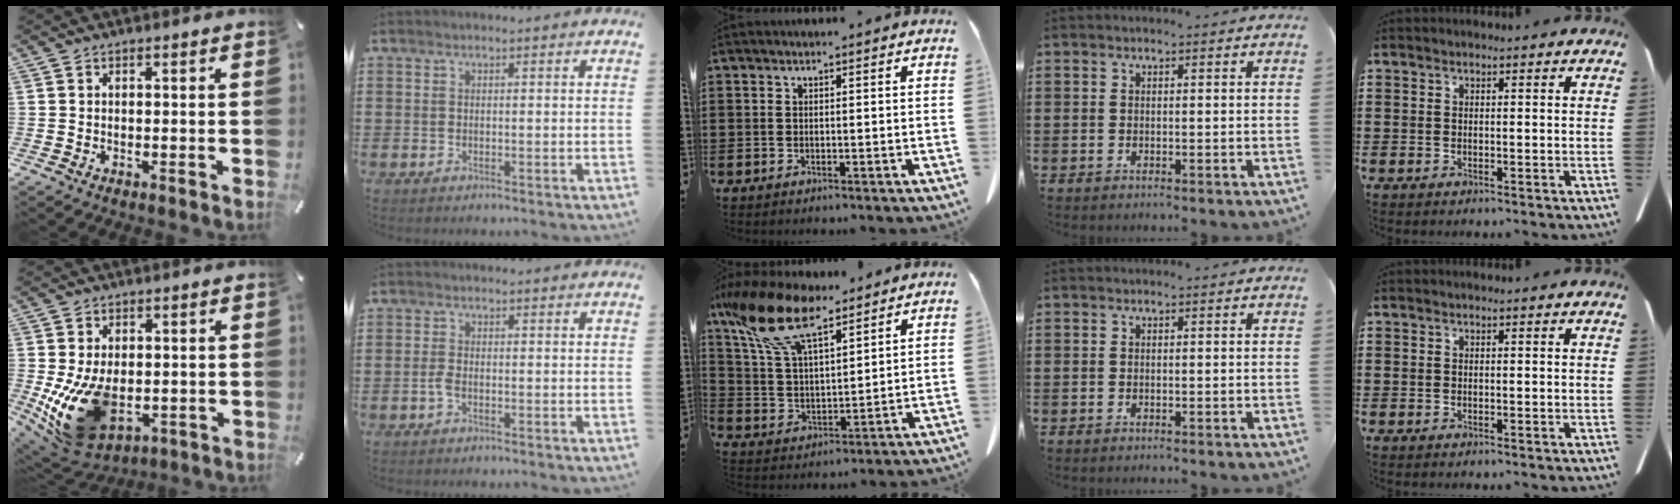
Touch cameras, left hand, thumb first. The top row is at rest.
{"thumb": {"total": 15.6, "force": [-2.5, 10.2, 11.6], "torque": [-0.227, -0.008, -0.031]}, "index": {"total": 1.8, "force": [-0.7, 0.6, 1.6], "torque": [-0.045, -0.004, -0.017]}, "middle": {"total": 13.3, "force": [9.5, 4.8, 8.0], "torque": [-0.196, -0.026, 0.170]}}